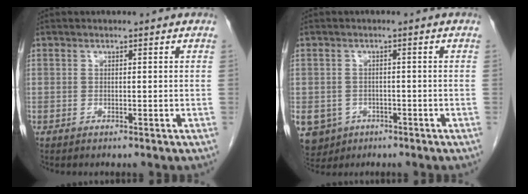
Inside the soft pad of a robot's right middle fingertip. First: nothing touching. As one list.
[{"total": 8.3, "force": [-4.0, 6.9, 2.2], "torque": [-0.063, 0.003, -0.055]}]